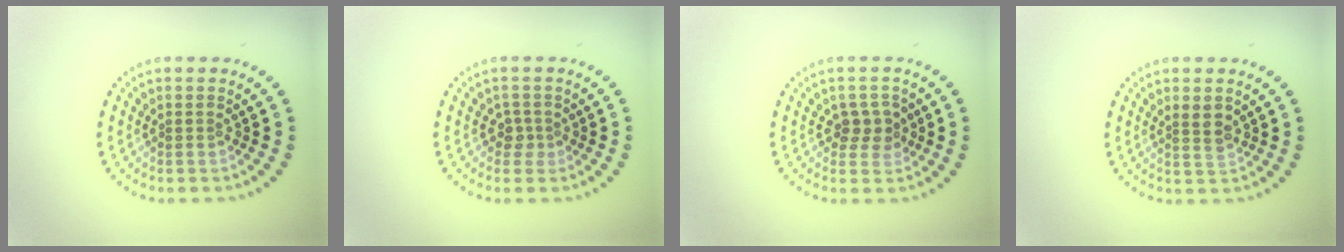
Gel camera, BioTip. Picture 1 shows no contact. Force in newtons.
{"total": 1.5, "press": 1.1, "slide": 1.0}
{"total": 2.0, "press": 2.0, "slide": 0.6}
{"total": 1.9, "press": 1.6, "slide": 0.9}